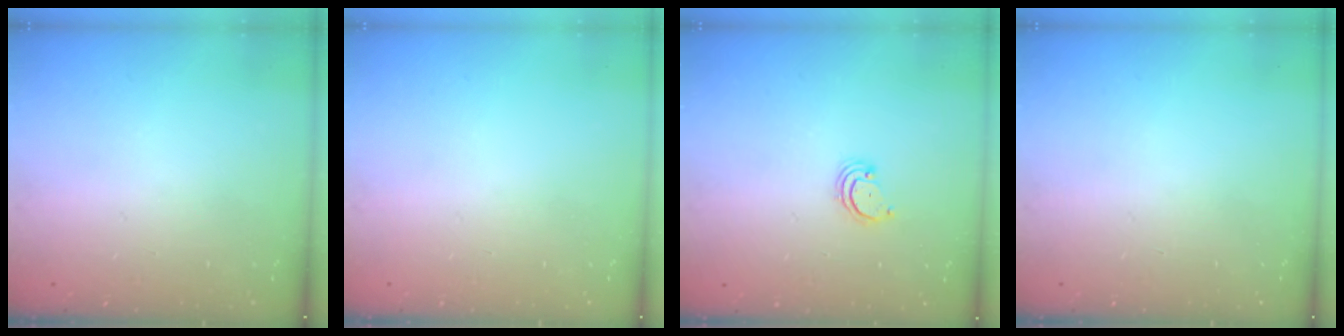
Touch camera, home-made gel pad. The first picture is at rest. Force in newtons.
{"total": 0.0}
{"total": 2.8, "press": 2.8, "slide": 0.3}
{"total": 0.0}